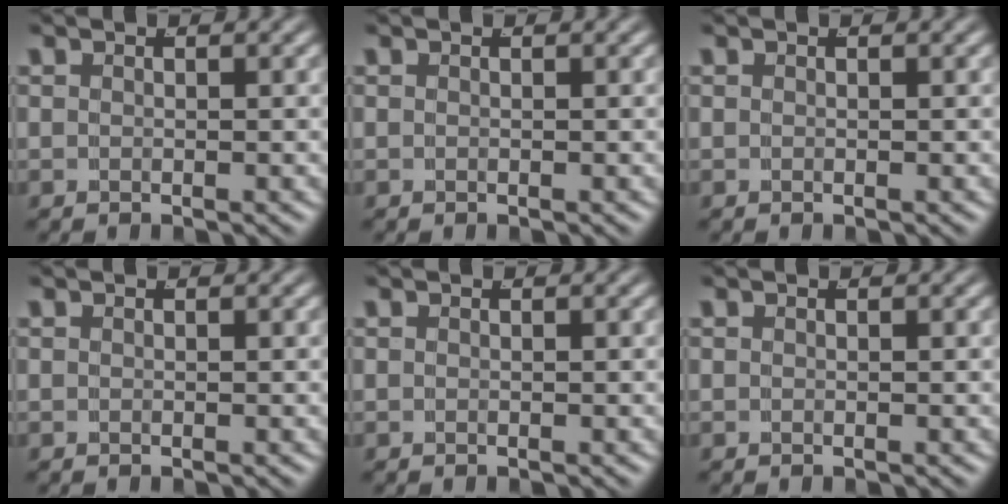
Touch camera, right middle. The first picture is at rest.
{"total": 0.0}
{"total": 0.0}
{"total": 0.0}
{"total": 0.0}
{"total": 0.0}